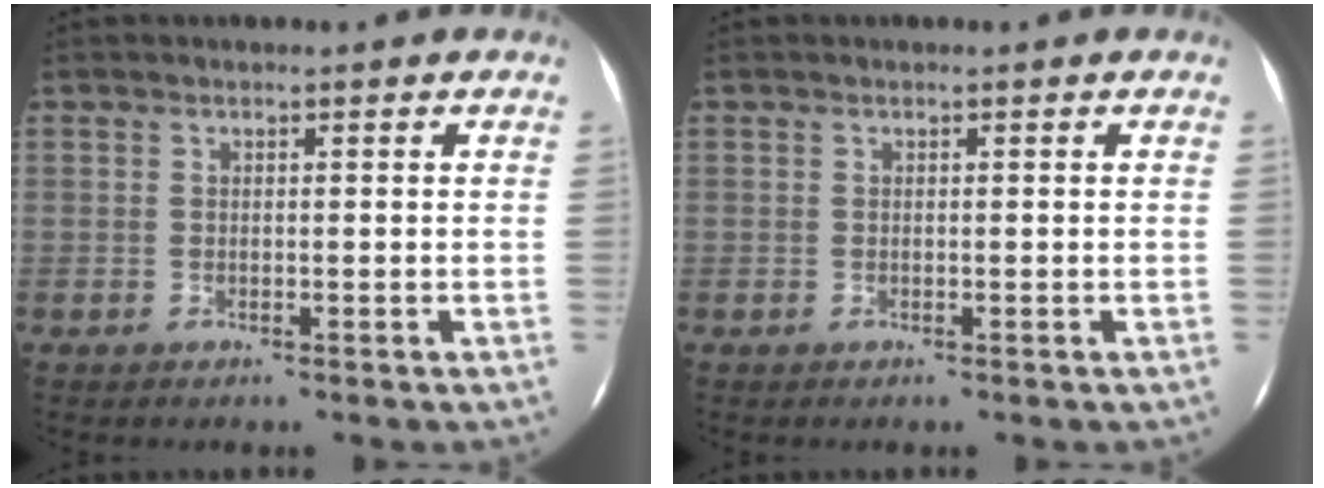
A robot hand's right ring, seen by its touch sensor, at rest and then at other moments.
{"total": 0.0}